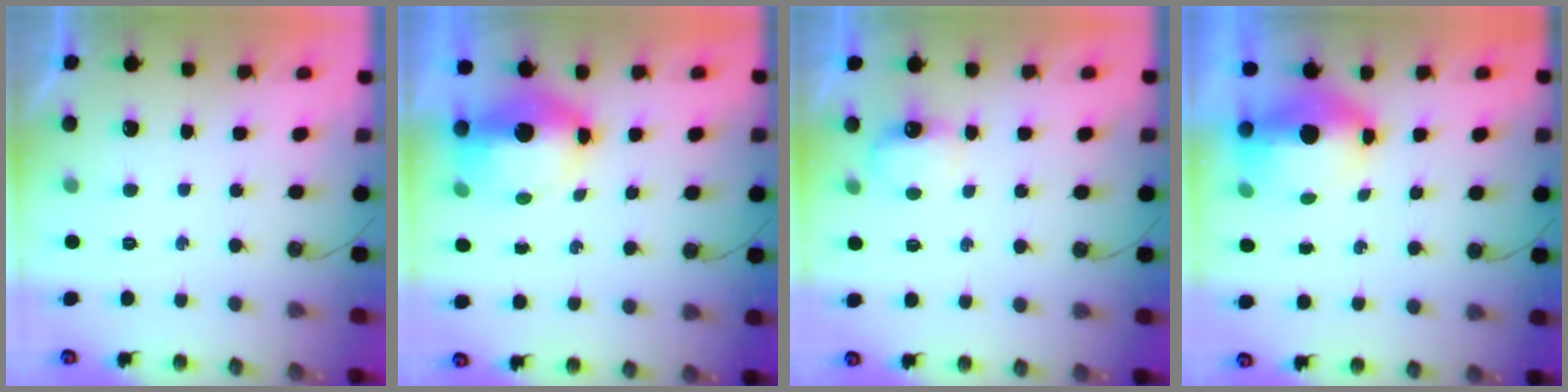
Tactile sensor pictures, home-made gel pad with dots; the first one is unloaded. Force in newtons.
{"total": 7.9, "press": 7.6, "slide": 2.0}
{"total": 5.8, "press": 5.8, "slide": 0.6}
{"total": 6.4, "press": 6.3, "slide": 1.3}